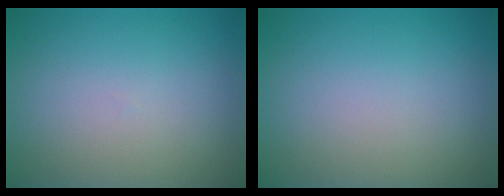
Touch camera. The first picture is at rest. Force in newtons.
{"total": 0.0}